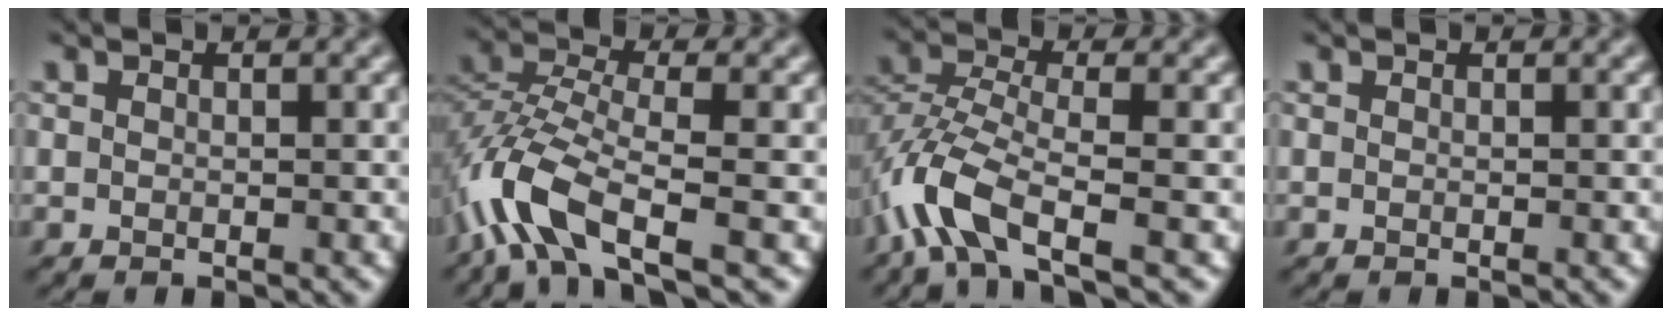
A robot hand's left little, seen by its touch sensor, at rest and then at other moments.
{"total": 6.9, "force": [-4.0, 2.4, 5.2], "torque": [-0.116, 0.006, -0.093]}
{"total": 6.0, "force": [-3.4, 2.0, 4.5], "torque": [-0.102, 0.002, -0.082]}
{"total": 0.0}